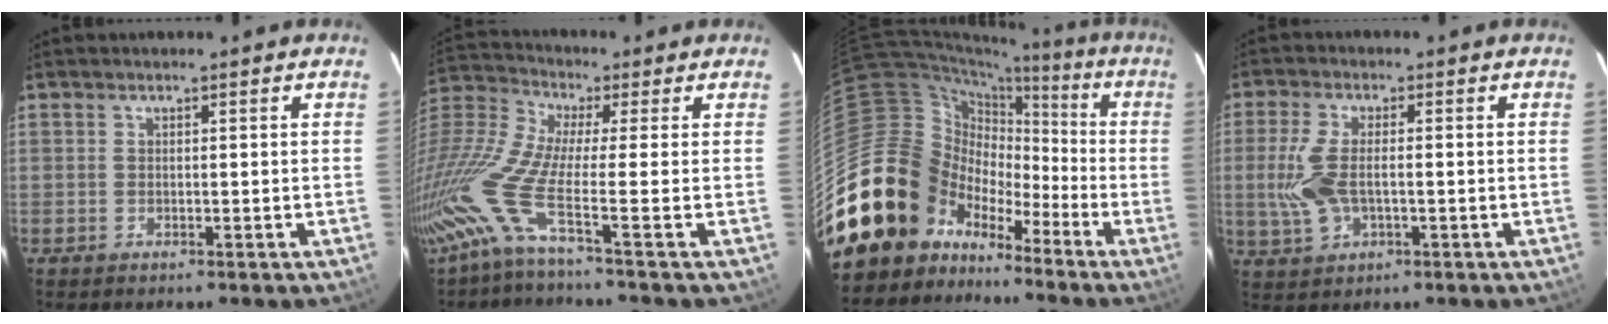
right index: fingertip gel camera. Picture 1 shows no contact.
{"total": 9.7, "force": [-5.0, -1.3, 8.2], "torque": [-0.170, -0.016, -0.116]}
{"total": 17.7, "force": [-10.0, 14.2, 3.3], "torque": [-0.107, 0.057, -0.179]}
{"total": 8.4, "force": [-0.9, 4.0, 7.3], "torque": [-0.163, -0.002, -0.013]}